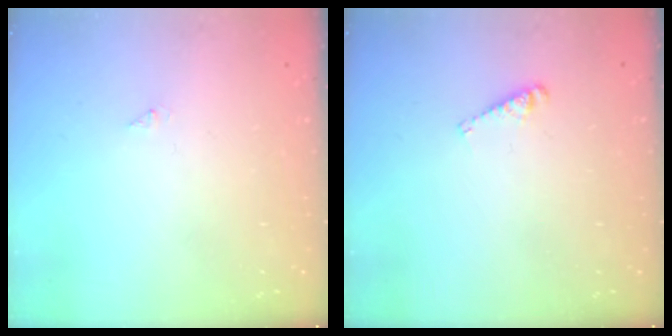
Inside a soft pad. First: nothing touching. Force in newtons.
{"total": 3.4, "press": 3.4, "slide": 0.2}